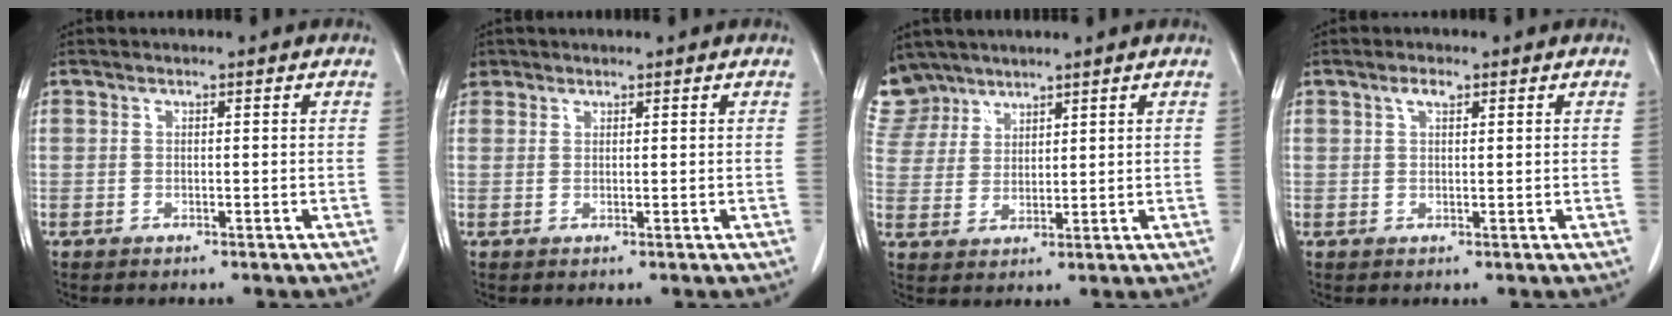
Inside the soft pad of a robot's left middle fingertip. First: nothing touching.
{"total": 2.5, "force": [1.5, 2.0, 0.2], "torque": [-0.002, 0.011, 0.030]}
{"total": 8.9, "force": [7.5, 4.8, 0.6], "torque": [-0.025, 0.008, 0.159]}
{"total": 1.8, "force": [1.0, 0.6, 1.3], "torque": [-0.027, 0.005, 0.019]}